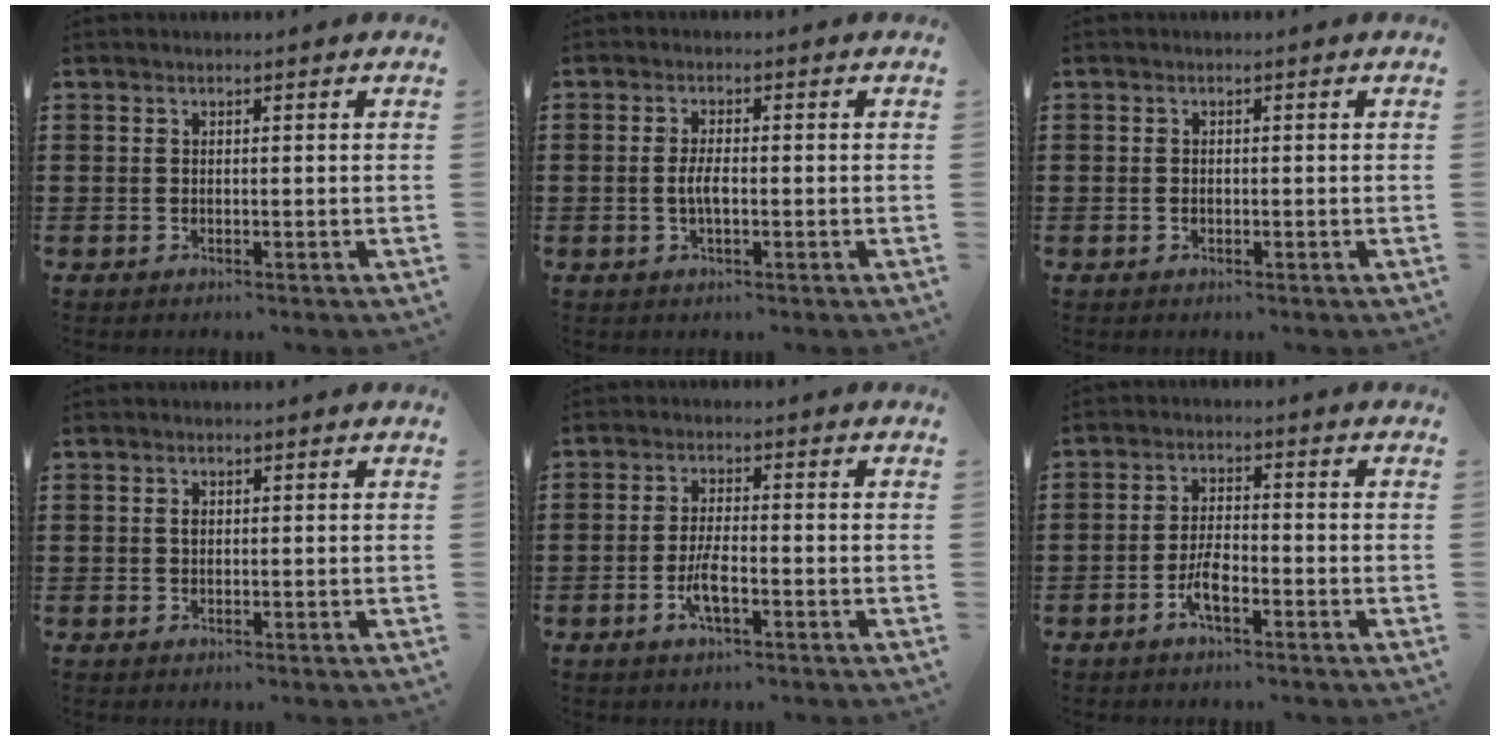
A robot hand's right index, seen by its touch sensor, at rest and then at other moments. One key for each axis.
{"total": 2.9, "fx": -0.5, "fy": 0.8, "fz": 2.8, "tx": -0.059, "ty": -0.002, "tz": -0.011}
{"total": 0.6, "fx": -0.2, "fy": 0.4, "fz": 0.4, "tx": -0.010, "ty": 0.001, "tz": -0.005}
{"total": 0.8, "fx": 0.1, "fy": 0.5, "fz": 0.6, "tx": -0.014, "ty": 0.000, "tz": 0.003}
{"total": 4.5, "fx": -1.8, "fy": 1.2, "fz": 4.0, "tx": -0.087, "ty": -0.004, "tz": -0.038}
{"total": 4.4, "fx": -2.2, "fy": 1.6, "fz": 3.5, "tx": -0.080, "ty": -0.001, "tz": -0.046}